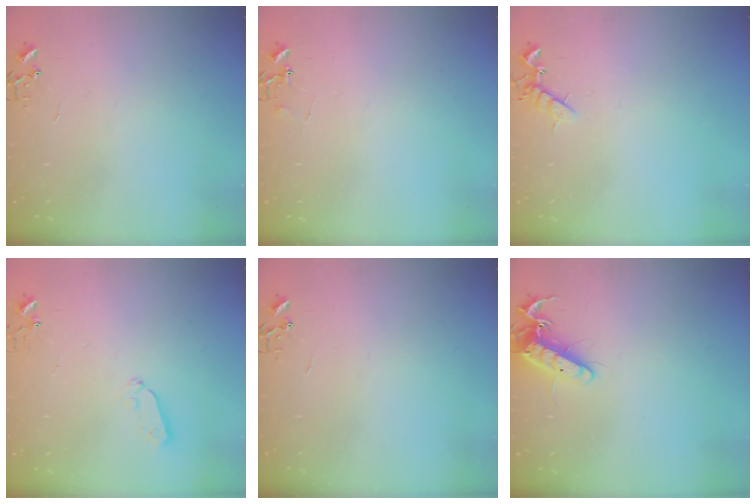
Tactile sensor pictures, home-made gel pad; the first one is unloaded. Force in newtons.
{"total": 5.5, "press": 5.4, "slide": 0.4}
{"total": 7.0, "press": 6.9, "slide": 1.1}
{"total": 3.9, "press": 3.8, "slide": 0.6}
{"total": 0.0}
{"total": 13.7, "press": 13.6, "slide": 1.5}